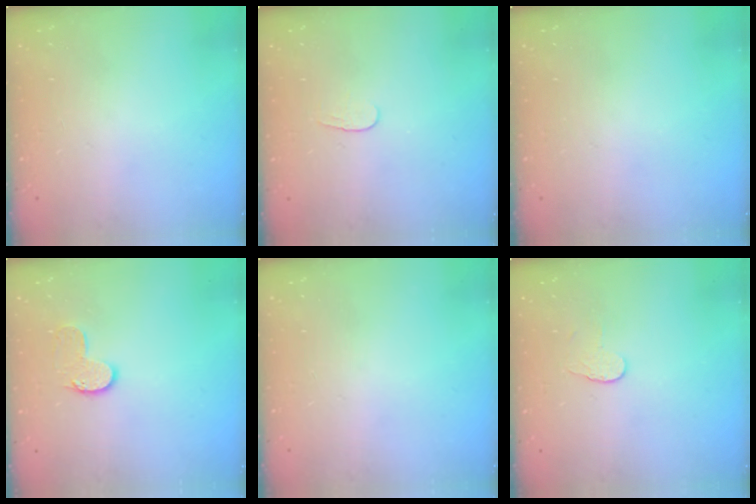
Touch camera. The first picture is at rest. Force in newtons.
{"total": 3.8, "press": 3.8, "slide": 0.3}
{"total": 0.0}
{"total": 6.8, "press": 6.8, "slide": 0.3}
{"total": 0.0}
{"total": 3.7, "press": 3.7, "slide": 0.3}